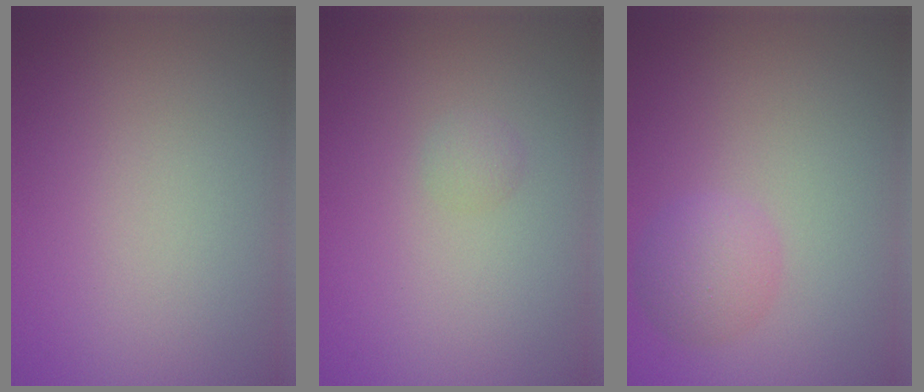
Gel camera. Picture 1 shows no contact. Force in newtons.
{"total": 0.7, "press": 0.7, "slide": 0.0}
{"total": 2.7, "press": 2.7, "slide": 0.1}